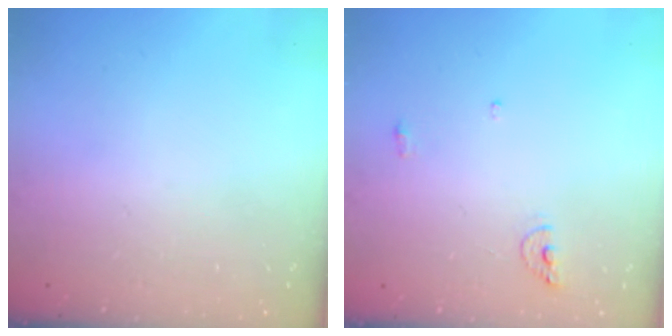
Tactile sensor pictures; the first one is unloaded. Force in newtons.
{"total": 6.3, "press": 6.3, "slide": 0.3}